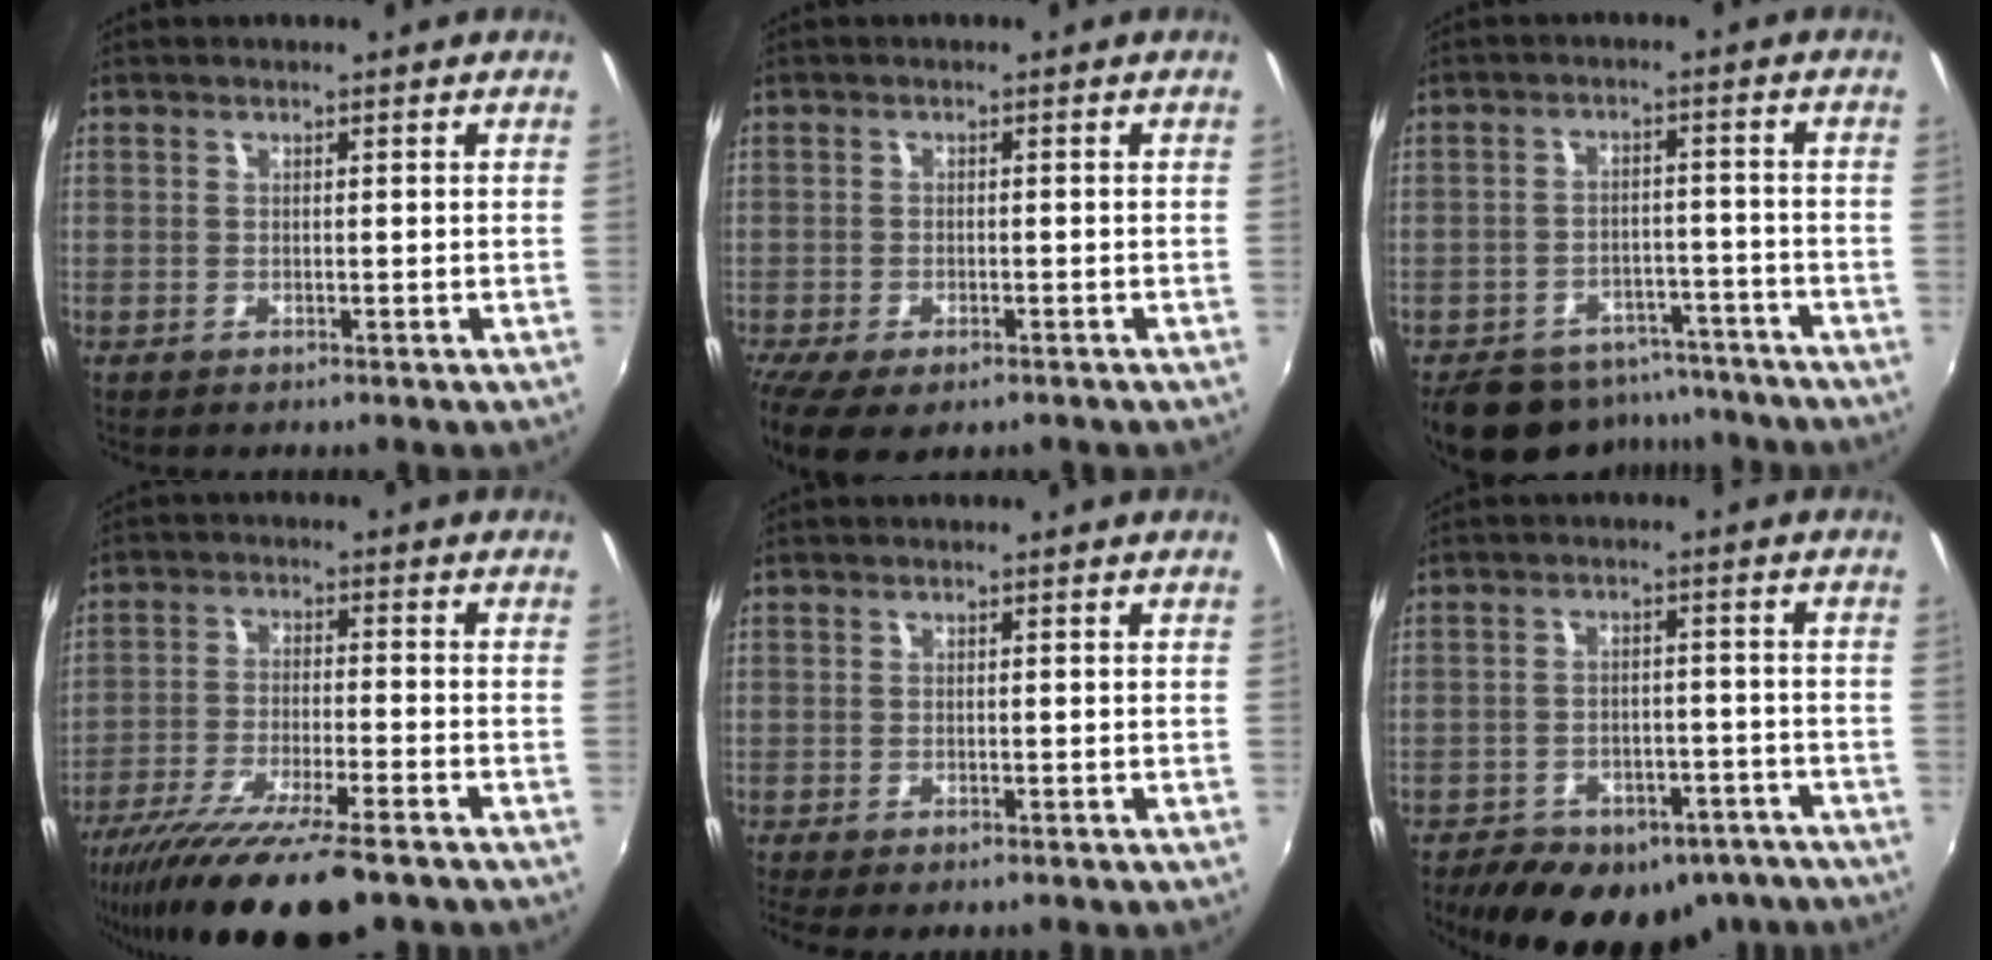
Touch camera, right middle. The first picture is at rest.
{"total": 8.4, "force": [-5.6, 3.5, 5.1], "torque": [-0.124, -0.042, -0.093]}
{"total": 14.8, "force": [-12.0, 7.2, 5.0], "torque": [-0.113, 0.014, -0.159]}
{"total": 16.9, "force": [-13.0, 2.5, 10.6], "torque": [-0.211, -0.051, -0.220]}
{"total": 2.5, "force": [-1.7, 0.8, 1.6], "torque": [-0.031, -0.016, -0.024]}
{"total": 18.7, "force": [-13.6, 10.1, 7.9], "torque": [-0.165, 0.010, -0.161]}